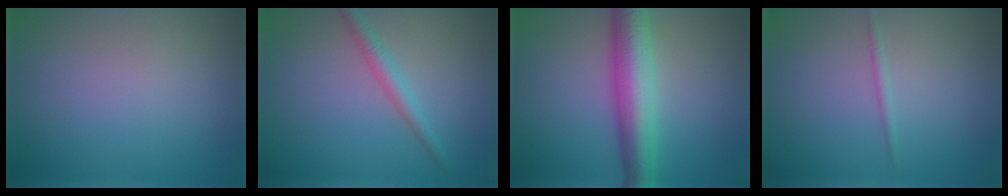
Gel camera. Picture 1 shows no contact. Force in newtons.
{"total": 2.2, "press": 2.2, "slide": 0.0}
{"total": 7.2, "press": 7.2, "slide": 0.1}
{"total": 0.8, "press": 0.8, "slide": 0.0}